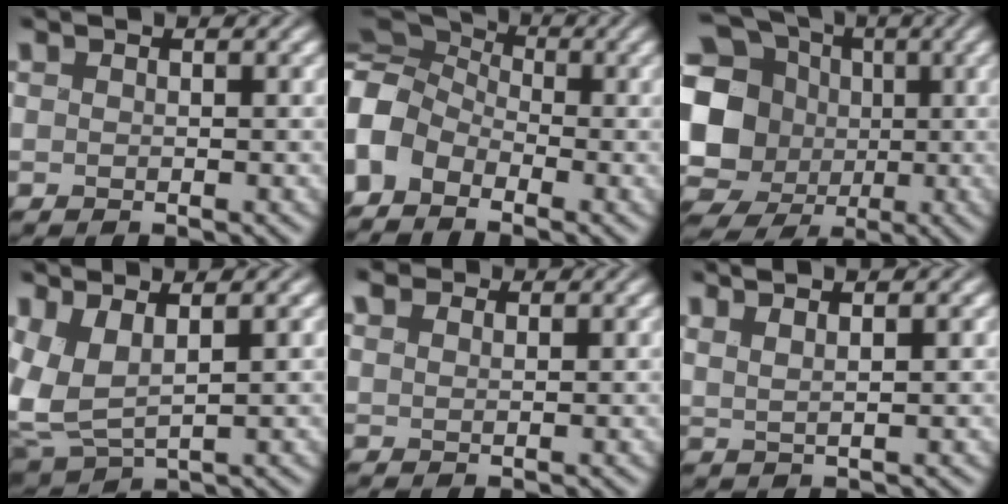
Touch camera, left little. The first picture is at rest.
{"total": 8.7, "force": [-2.2, 6.7, 5.1], "torque": [-0.113, 0.006, -0.065]}
{"total": 17.6, "force": [-1.7, 16.1, 7.0], "torque": [-0.180, 0.016, -0.067]}
{"total": 6.4, "force": [1.7, 3.0, 5.4], "torque": [-0.143, 0.002, 0.032]}
{"total": 2.4, "force": [1.9, 1.2, 0.8], "torque": [-0.024, -0.001, 0.035]}
{"total": 4.1, "force": [2.7, 1.3, 2.9], "torque": [-0.024, 0.022, 0.013]}